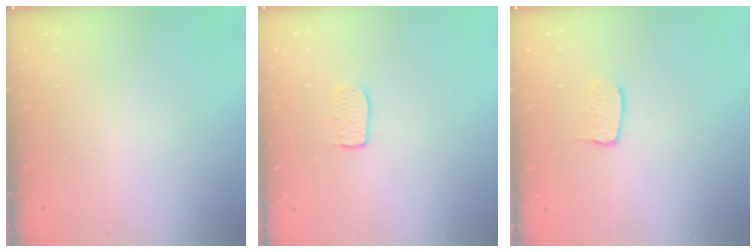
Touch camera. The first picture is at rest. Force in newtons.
{"total": 5.2, "press": 5.2, "slide": 0.3}
{"total": 5.5, "press": 5.5, "slide": 0.2}